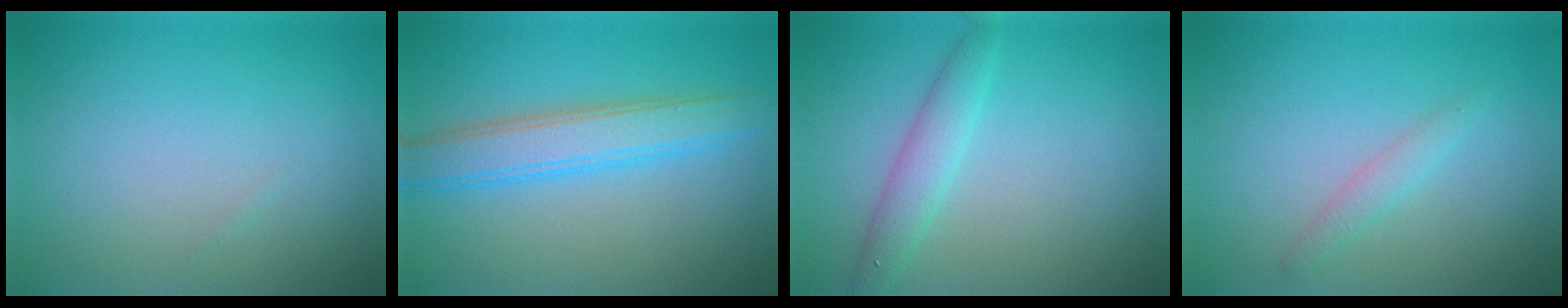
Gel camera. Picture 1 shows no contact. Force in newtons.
{"total": 4.6, "press": 4.6, "slide": 0.2}
{"total": 2.5, "press": 2.5, "slide": 0.2}
{"total": 1.4, "press": 1.4, "slide": 0.0}